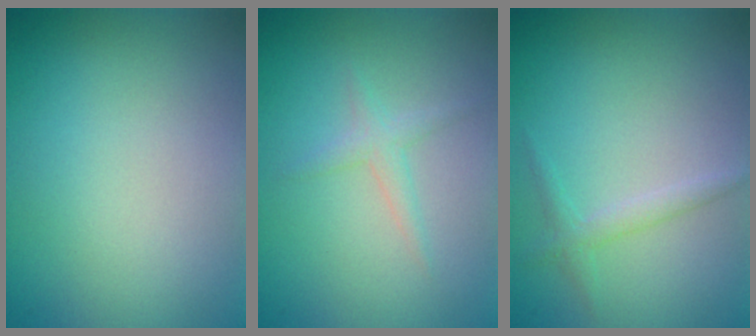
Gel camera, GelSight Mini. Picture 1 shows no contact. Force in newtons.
{"total": 1.3, "press": 1.3, "slide": 0.0}
{"total": 1.3, "press": 1.3, "slide": 0.1}